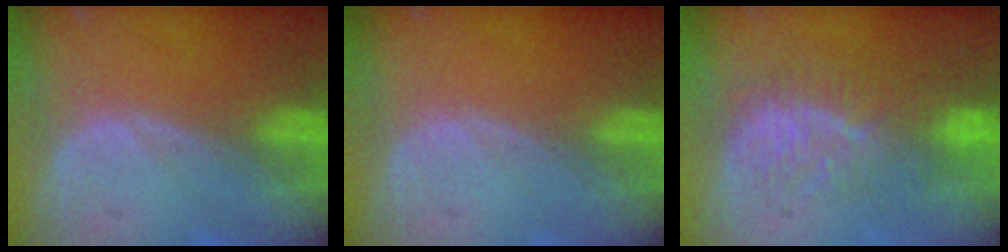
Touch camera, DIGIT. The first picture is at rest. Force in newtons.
{"total": 0.0}
{"total": 9.0, "press": 8.1, "slide": 3.7}